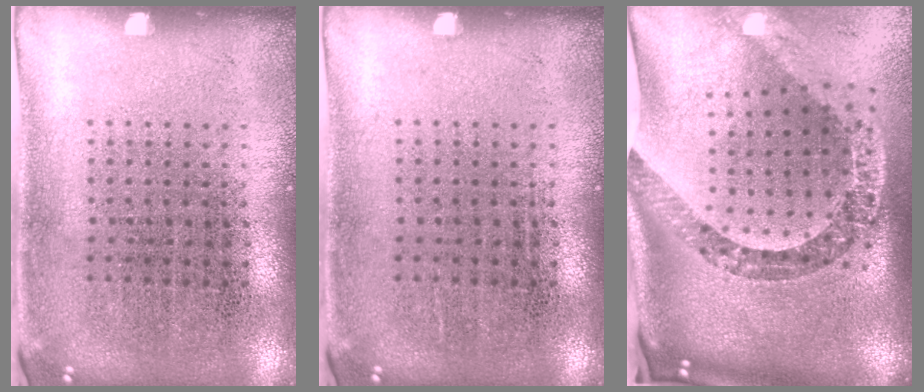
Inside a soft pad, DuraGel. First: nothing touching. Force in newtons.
{"total": 0.0}
{"total": 3.6, "press": 2.5, "slide": 2.6}